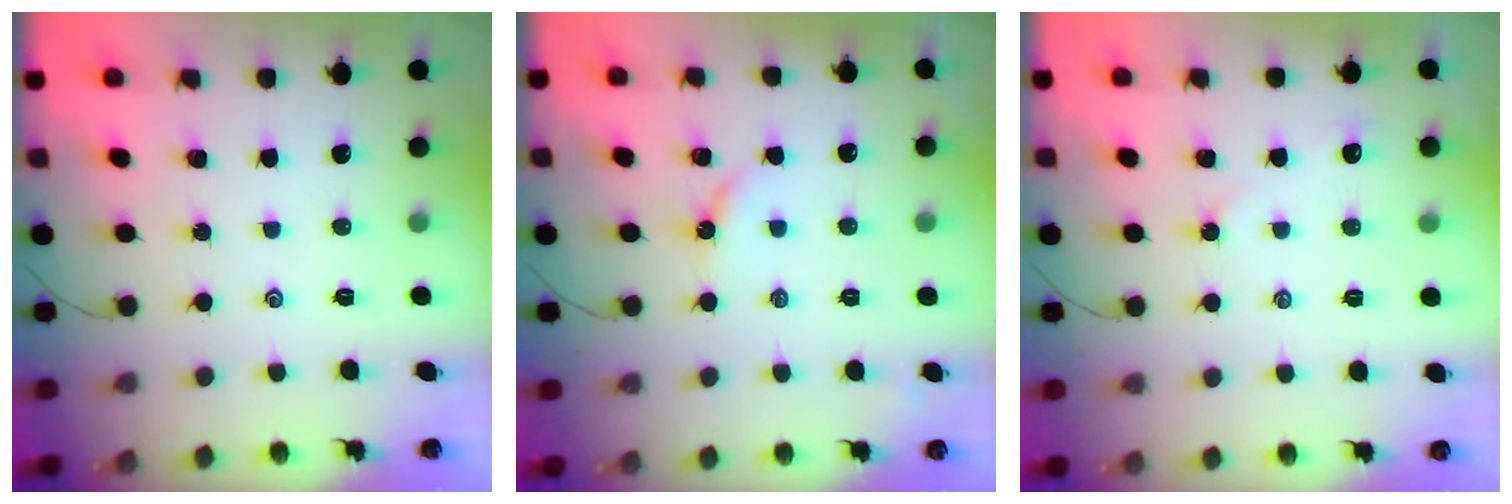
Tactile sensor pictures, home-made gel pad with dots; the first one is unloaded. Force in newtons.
{"total": 2.9, "press": 2.9, "slide": 0.4}
{"total": 2.9, "press": 2.8, "slide": 0.6}